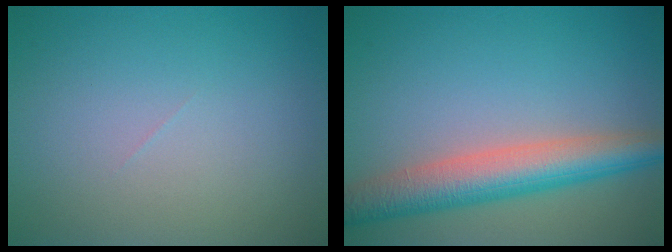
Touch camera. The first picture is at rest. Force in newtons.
{"total": 6.2, "press": 6.2, "slide": 0.3}